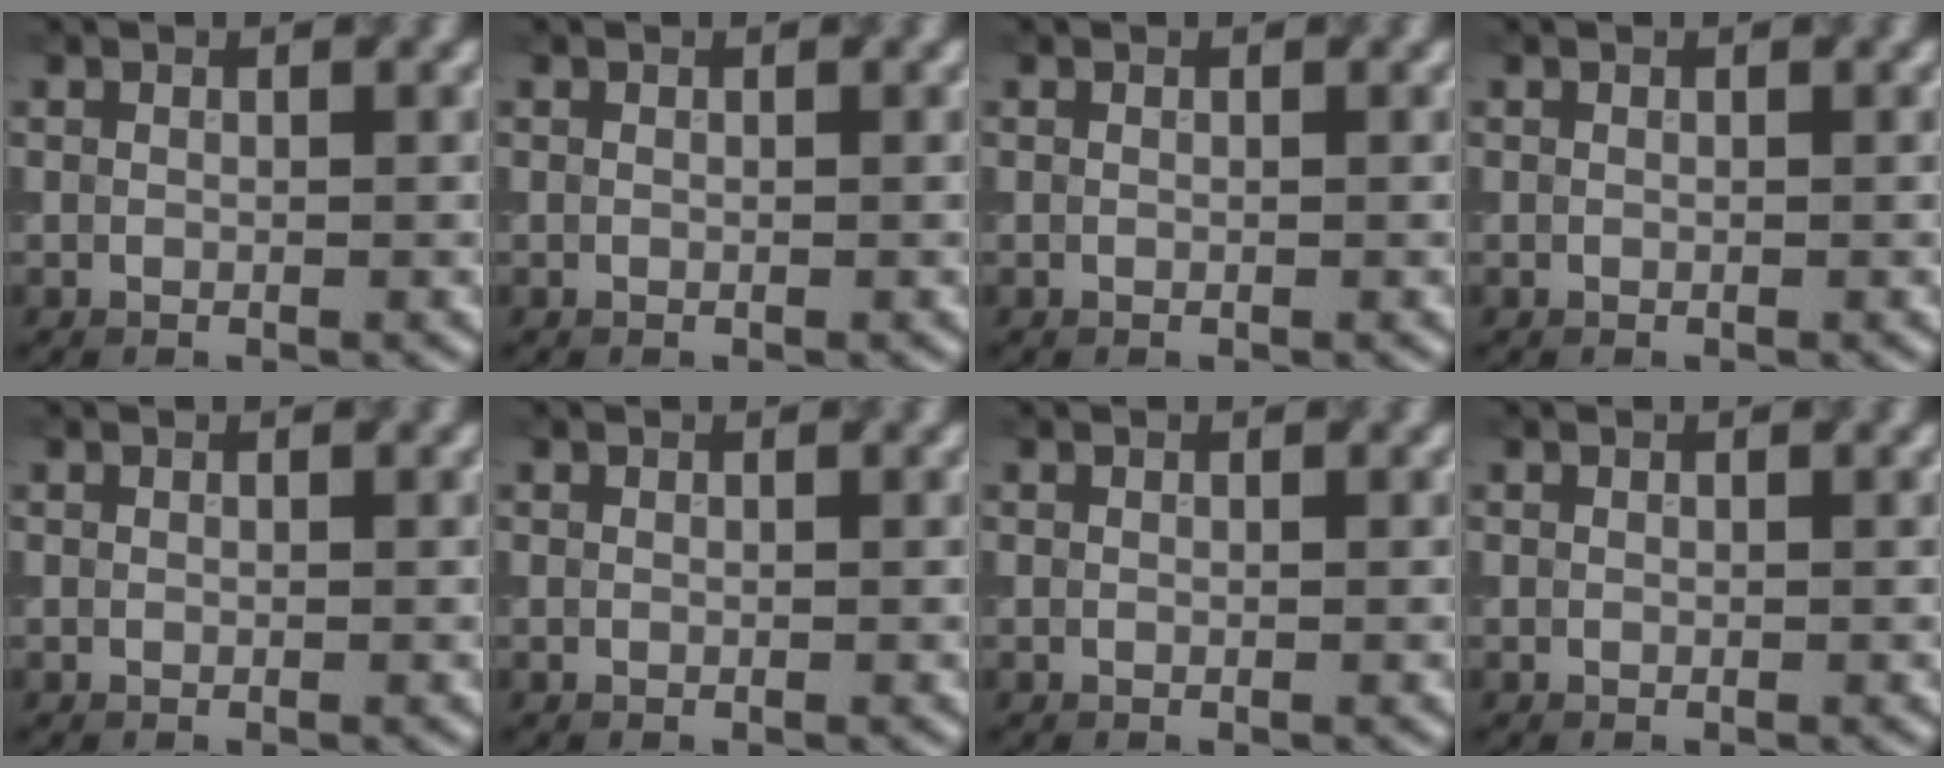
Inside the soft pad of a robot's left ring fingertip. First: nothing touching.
{"total": 0.0}
{"total": 0.0}
{"total": 0.0}
{"total": 0.0}
{"total": 0.0}
{"total": 0.0}
{"total": 0.0}